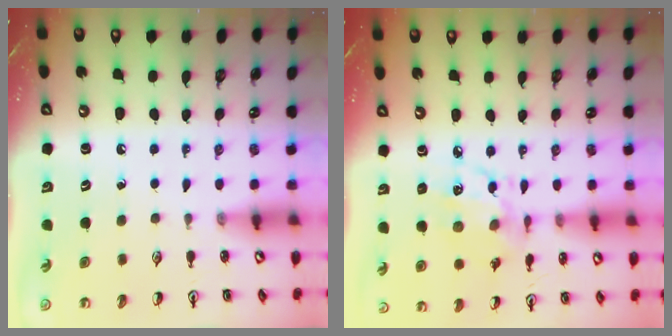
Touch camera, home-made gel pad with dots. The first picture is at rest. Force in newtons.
{"total": 8.4, "press": 8.4, "slide": 0.6}